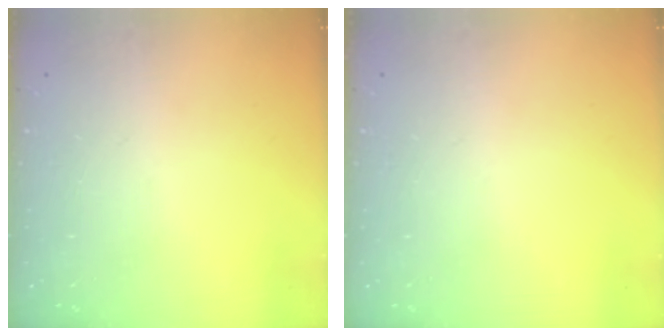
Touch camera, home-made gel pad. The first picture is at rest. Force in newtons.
{"total": 0.0}